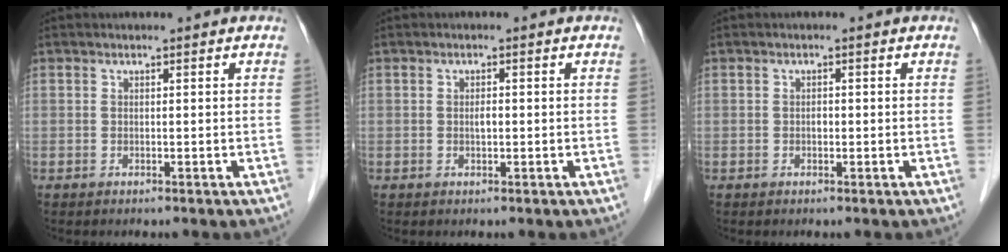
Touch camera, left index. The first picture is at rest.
{"total": 1.1, "force": [-0.2, 0.4, 1.0], "torque": [-0.020, -0.001, -0.004]}
{"total": 0.8, "force": [-0.3, 0.4, 0.6], "torque": [-0.010, -0.001, -0.006]}